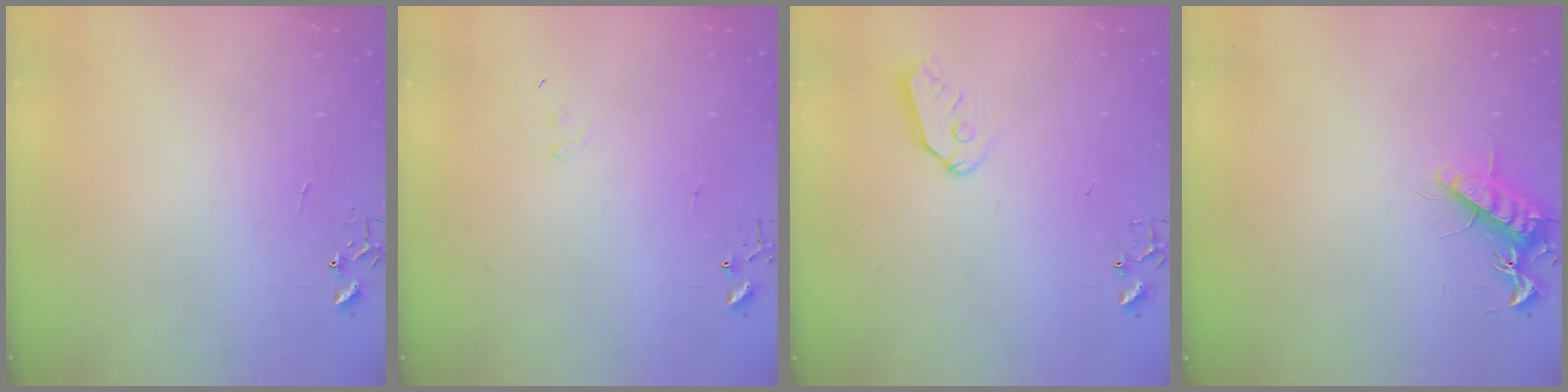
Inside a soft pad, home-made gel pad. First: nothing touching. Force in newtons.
{"total": 6.8, "press": 6.8, "slide": 0.5}
{"total": 7.7, "press": 7.7, "slide": 0.4}
{"total": 11.3, "press": 11.3, "slide": 0.7}